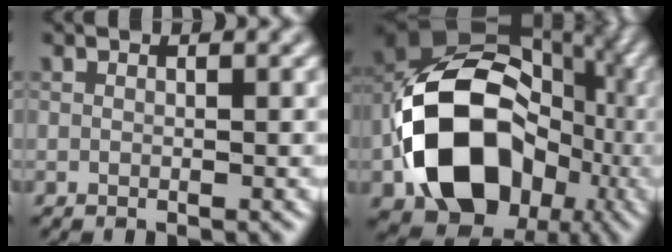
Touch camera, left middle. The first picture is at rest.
{"total": 16.6, "force": [-3.9, 12.1, 10.7], "torque": [-0.175, -0.004, -0.078]}